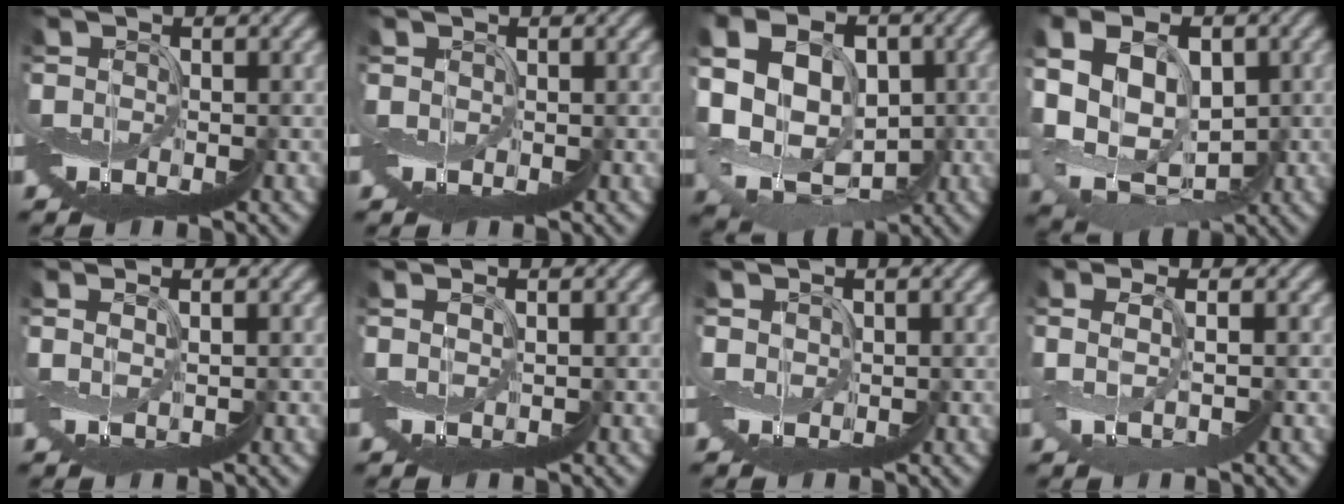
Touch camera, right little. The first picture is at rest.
{"total": 1.2, "force": [1.2, 0.2, 0.1], "torque": [-0.001, -0.003, 0.018]}
{"total": 7.2, "force": [1.9, 5.4, 4.4], "torque": [-0.114, 0.003, 0.036]}
{"total": 7.4, "force": [3.2, 4.7, 4.7], "torque": [-0.114, 0.000, 0.056]}
{"total": 2.7, "force": [2.5, -1.1, -0.1], "torque": [-0.017, 0.001, 0.052]}
{"total": 2.0, "force": [1.9, 0.0, 0.5], "torque": [-0.014, -0.008, 0.042]}
{"total": 2.5, "force": [2.2, 1.1, 0.5], "torque": [-0.010, -0.010, 0.040]}
{"total": 3.3, "force": [2.5, -2.1, 0.3], "torque": [-0.034, 0.013, 0.042]}